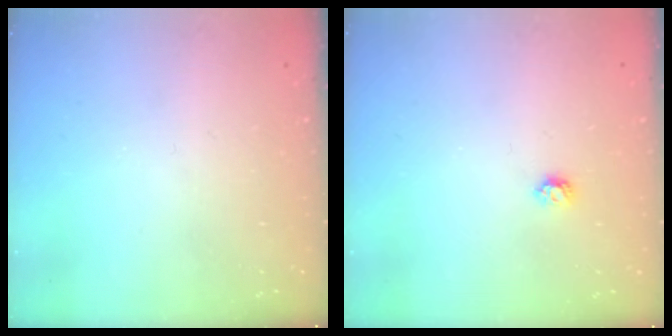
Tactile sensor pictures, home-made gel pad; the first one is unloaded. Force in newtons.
{"total": 3.9, "press": 3.9, "slide": 0.6}